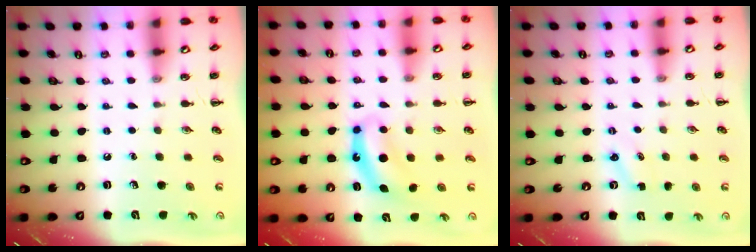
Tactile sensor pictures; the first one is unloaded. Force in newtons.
{"total": 7.1, "press": 7.0, "slide": 0.4}
{"total": 1.6, "press": 1.5, "slide": 0.5}